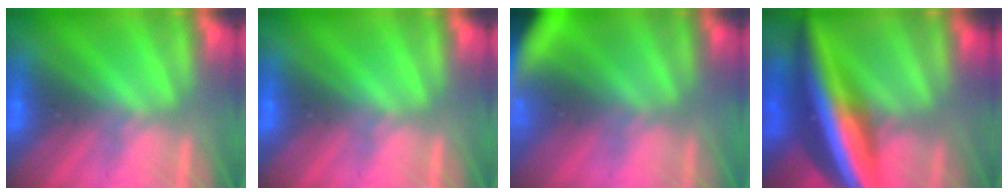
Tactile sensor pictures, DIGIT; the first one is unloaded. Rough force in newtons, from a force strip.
{"total": 0.0}
{"total": 7.7}
{"total": 8.6}